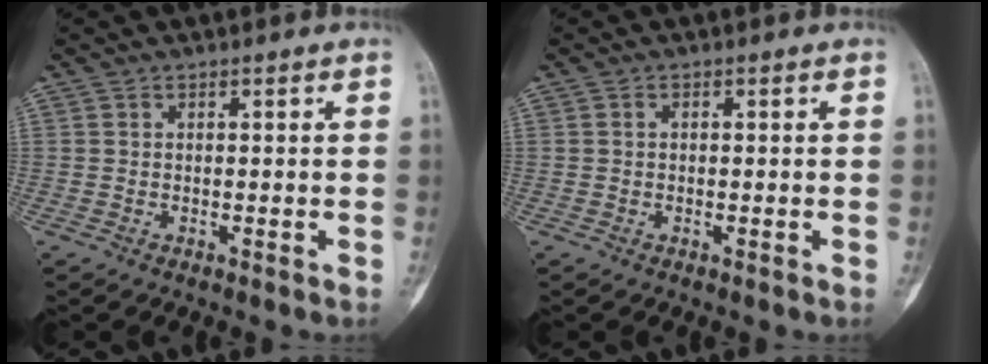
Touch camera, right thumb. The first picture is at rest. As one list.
[{"total": 0.7, "force": [0.1, 0.4, 0.5], "torque": [-0.011, 0.002, 0.002]}]